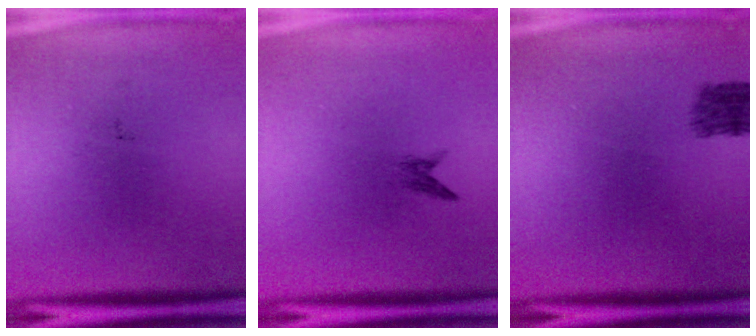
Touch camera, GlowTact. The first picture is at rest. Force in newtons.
{"total": 0.9}
{"total": 2.5}